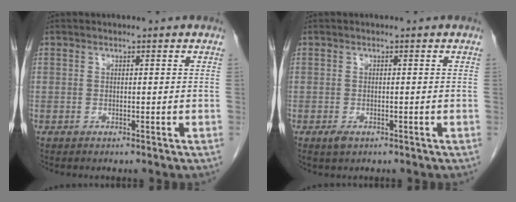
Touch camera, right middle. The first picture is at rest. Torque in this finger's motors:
{"motor_torque": [0.62, -0.23, 0.03, 0.01]}